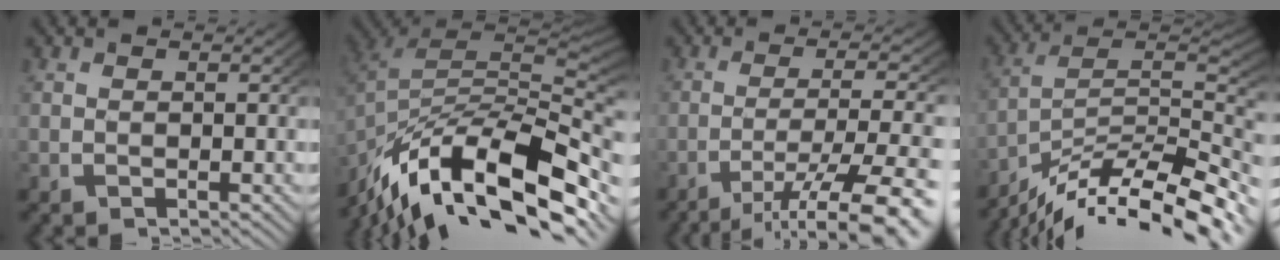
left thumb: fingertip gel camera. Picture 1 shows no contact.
{"total": 17.9, "force": [-7.1, 10.7, 12.5], "torque": [-0.230, -0.044, -0.088]}
{"total": 9.3, "force": [-5.1, 3.8, 6.9], "torque": [-0.120, -0.035, -0.056]}
{"total": 14.9, "force": [-6.9, 8.7, 9.9], "torque": [-0.156, -0.029, -0.096]}